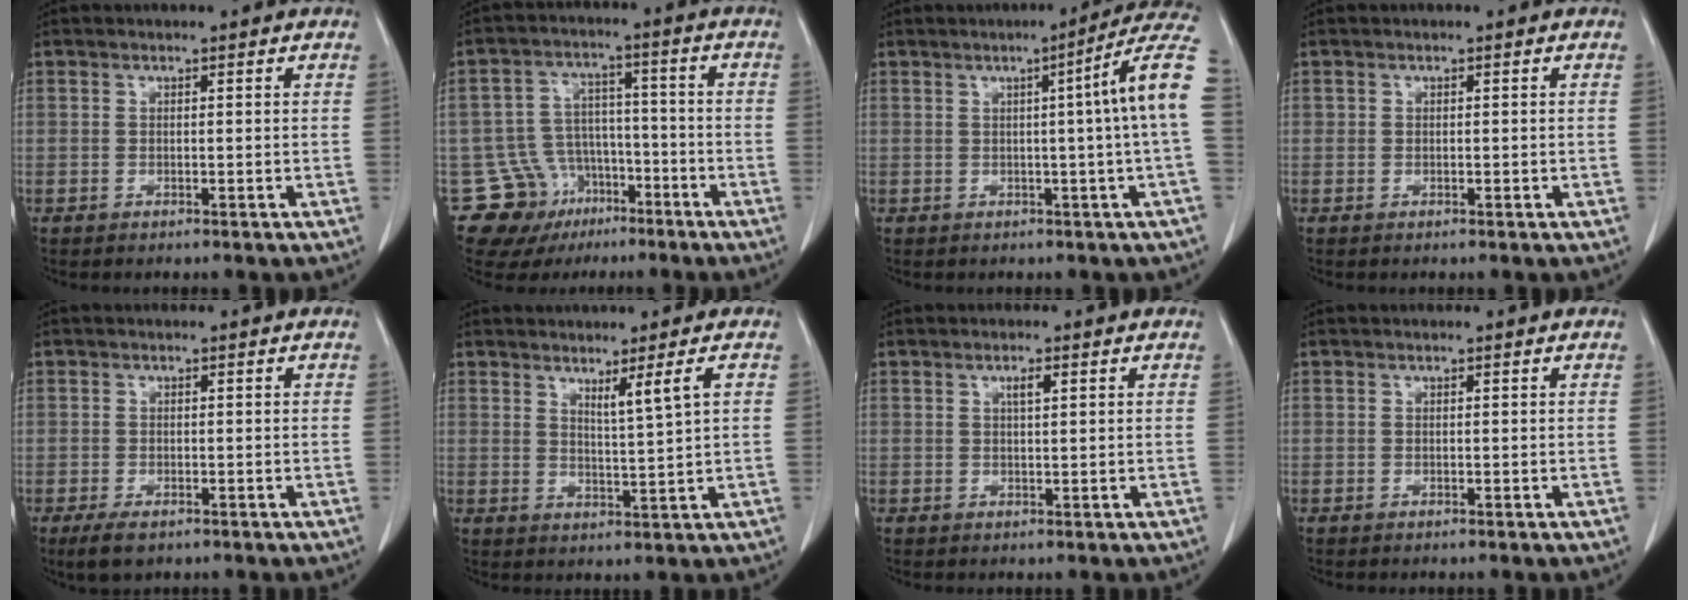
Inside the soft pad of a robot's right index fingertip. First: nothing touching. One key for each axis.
{"total": 13.1, "fx": -7.4, "fy": 10.6, "fz": 2.5, "tx": -0.052, "ty": 0.058, "tz": -0.105}
{"total": 9.7, "fx": 0.7, "fy": -1.9, "fz": 9.5, "tx": -0.106, "ty": 0.015, "tz": 0.001}
{"total": 0.5, "fx": -0.1, "fy": 0.3, "fz": 0.4, "tx": -0.008, "ty": 0.004, "tz": 0.000}
{"total": 3.1, "fx": -1.8, "fy": 1.6, "fz": 1.9, "tx": -0.042, "ty": -0.005, "tz": -0.024}
{"total": 3.8, "fx": 1.8, "fy": -1.0, "fz": 3.2, "tx": -0.055, "ty": -0.017, "tz": 0.036}
{"total": 1.6, "fx": 0.7, "fy": 0.2, "fz": 1.4, "tx": -0.026, "ty": 0.000, "tz": 0.011}
{"total": 0.0}